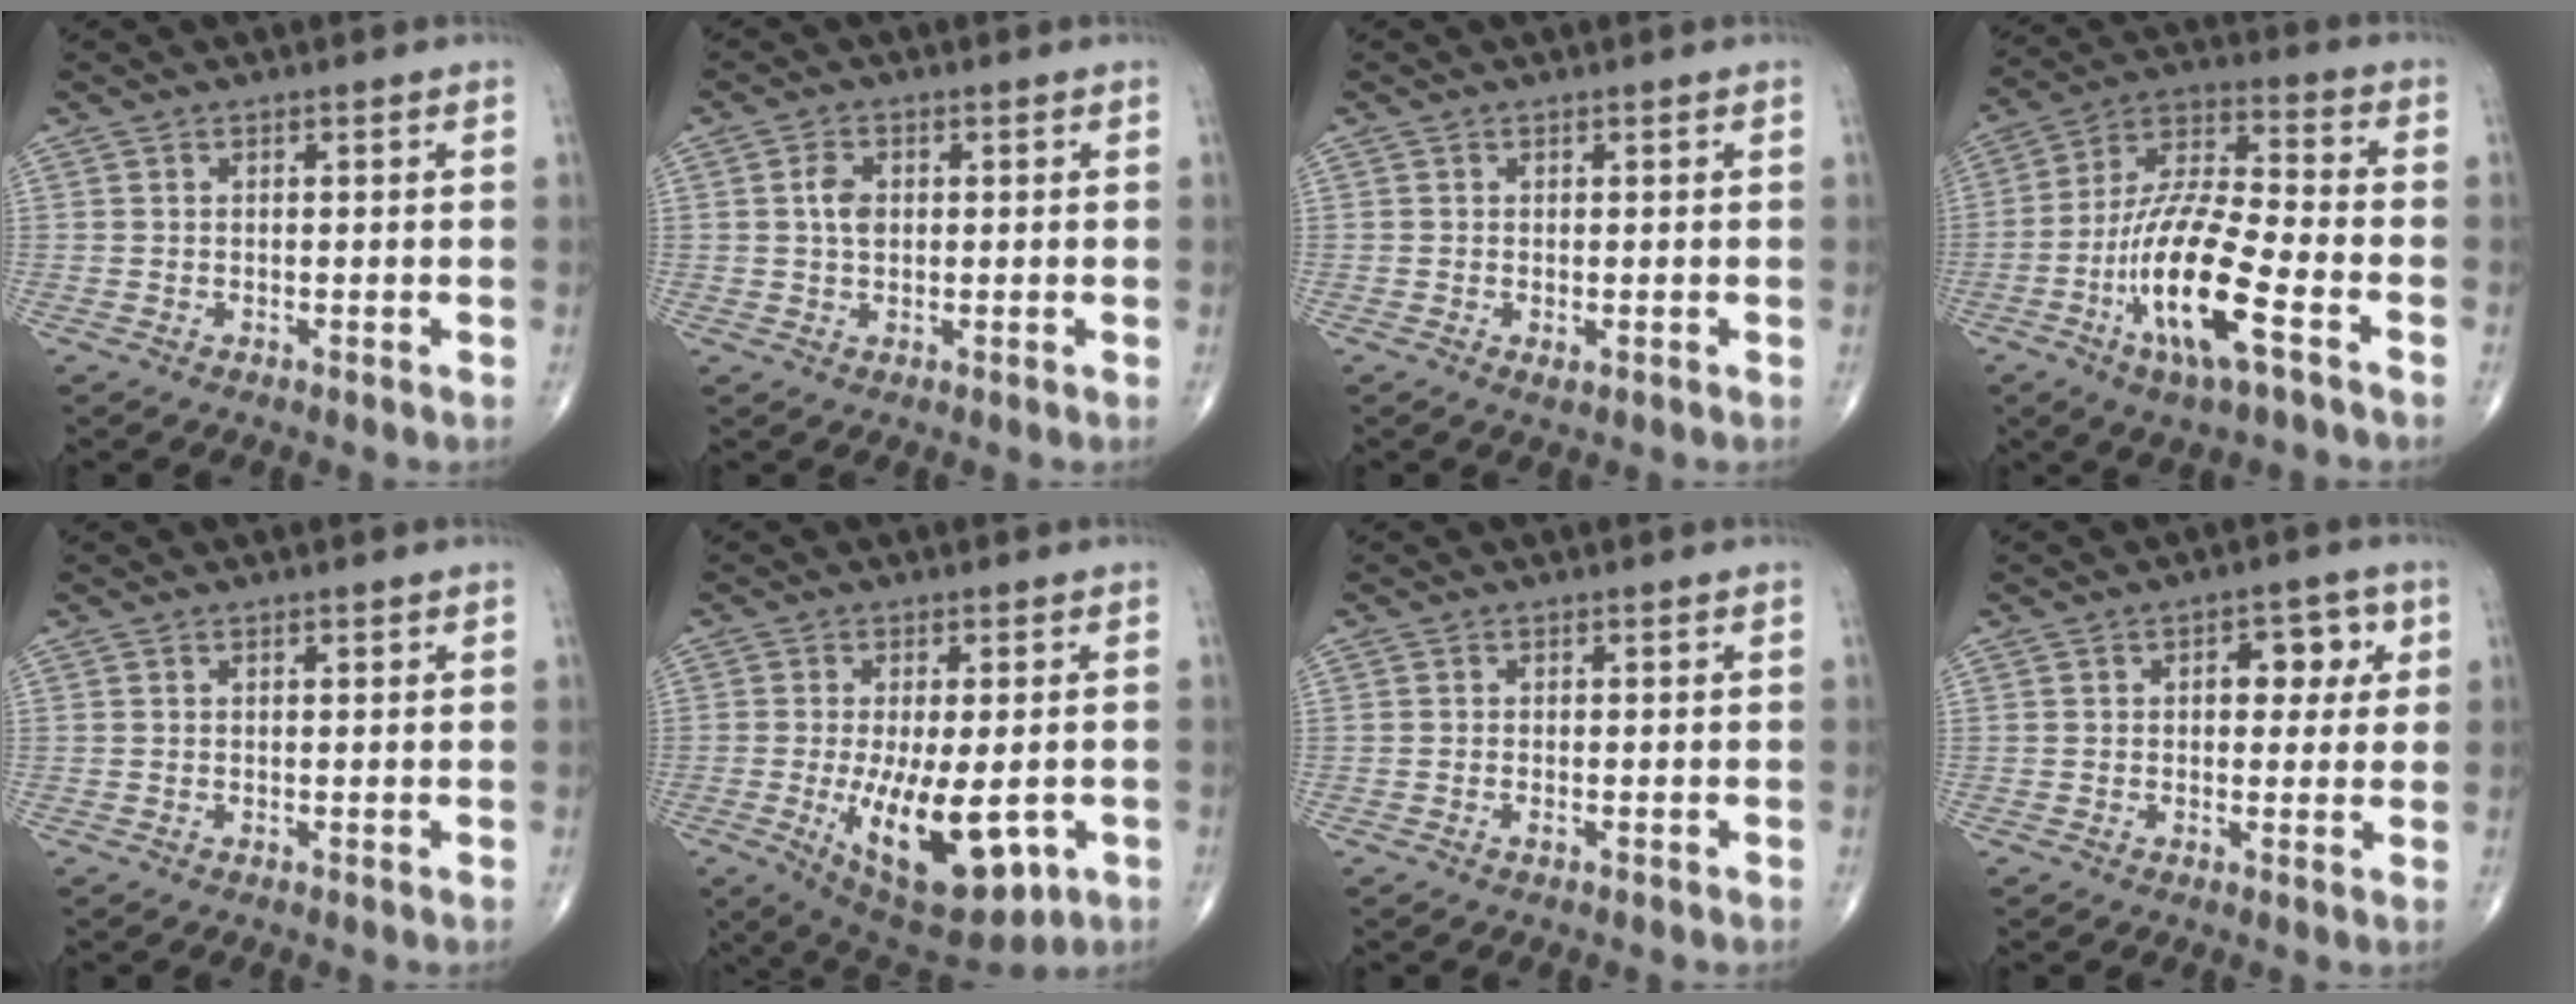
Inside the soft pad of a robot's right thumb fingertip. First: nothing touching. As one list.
[{"total": 3.6, "force": [0.5, 2.4, 2.6], "torque": [-0.047, 0.001, 0.007]}, {"total": 1.0, "force": [-0.2, 0.4, 0.8], "torque": [-0.012, -0.003, -0.003]}, {"total": 17.5, "force": [-7.1, 4.8, 15.3], "torque": [-0.305, 0.036, -0.128]}, {"total": 0.5, "force": [0.3, 0.2, 0.4], "torque": [-0.006, -0.001, 0.005]}, {"total": 15.8, "force": [-3.9, 6.4, 13.9], "torque": [-0.219, -0.021, -0.040]}, {"total": 0.6, "force": [-0.3, 0.2, 0.5], "torque": [-0.011, -0.001, -0.006]}, {"total": 6.3, "force": [1.6, 3.8, 4.8], "torque": [-0.028, 0.003, 0.016]}]